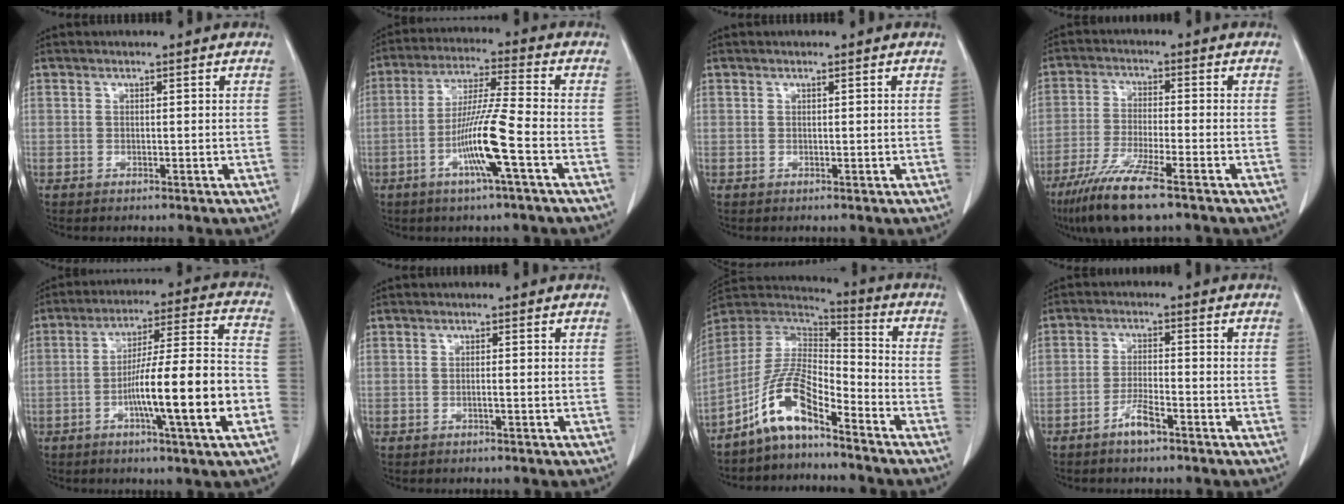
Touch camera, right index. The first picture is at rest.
{"total": 10.4, "force": [-3.7, -0.7, 9.7], "torque": [-0.190, -0.006, -0.074]}
{"total": 0.0}
{"total": 10.0, "force": [-6.7, 0.5, 7.4], "torque": [-0.149, -0.030, -0.124]}
{"total": 16.1, "force": [-4.9, 0.2, 15.3], "torque": [-0.250, 0.006, -0.079]}
{"total": 0.6, "force": [-0.2, -0.1, 0.5], "torque": [-0.009, 0.002, -0.005]}
{"total": 10.4, "force": [-7.1, 2.7, 7.1], "torque": [-0.153, 0.020, -0.136]}
{"total": 3.8, "force": [-2.5, 0.6, 2.8], "torque": [-0.052, 0.000, -0.046]}